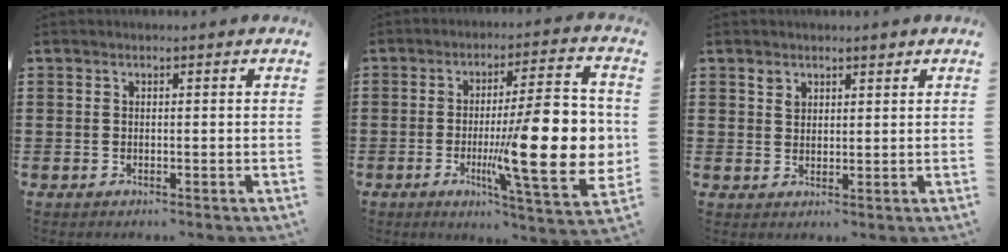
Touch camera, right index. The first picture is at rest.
{"total": 18.3, "force": [-1.4, 4.4, 17.7], "torque": [-0.263, -0.024, -0.017]}
{"total": 1.9, "force": [1.5, 1.2, 0.4], "torque": [-0.004, -0.001, 0.028]}